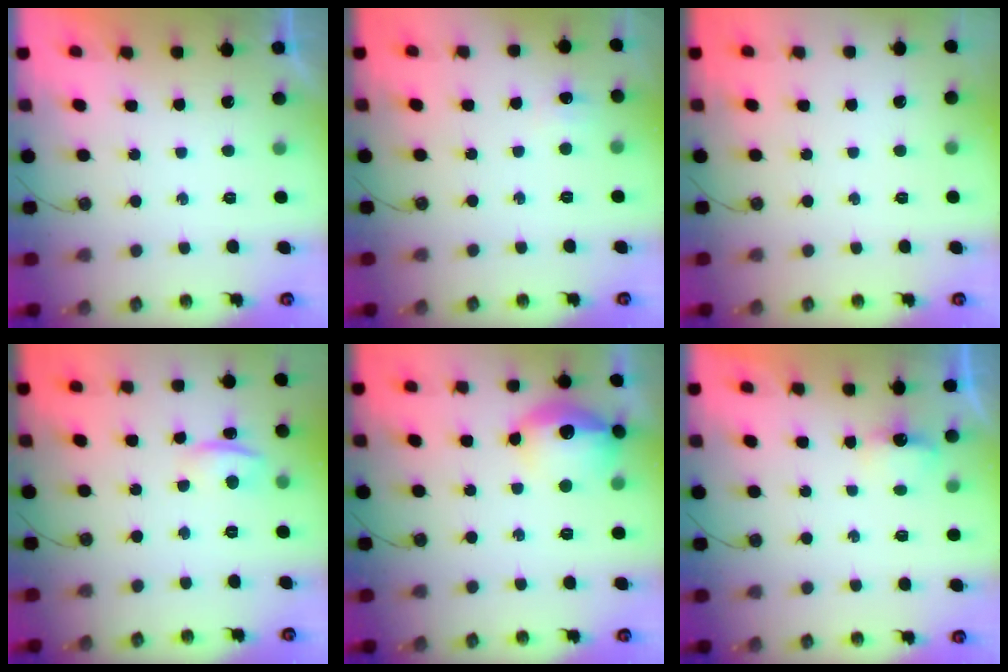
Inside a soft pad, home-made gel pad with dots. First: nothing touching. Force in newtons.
{"total": 4.6, "press": 4.5, "slide": 0.5}
{"total": 0.0}
{"total": 1.4, "press": 1.2, "slide": 0.7}
{"total": 14.9, "press": 14.8, "slide": 1.1}
{"total": 3.2, "press": 3.1, "slide": 0.6}